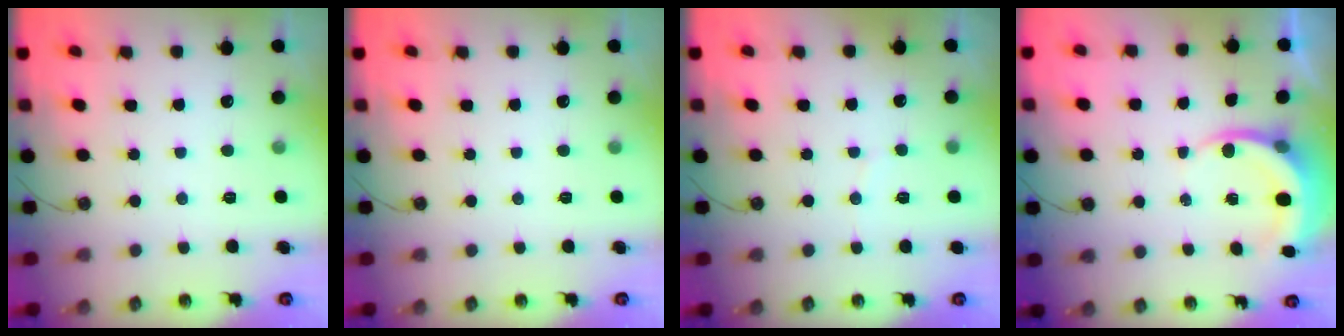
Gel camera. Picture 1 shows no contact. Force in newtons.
{"total": 0.0}
{"total": 2.1, "press": 2.1, "slide": 0.2}
{"total": 5.0, "press": 5.0, "slide": 0.4}